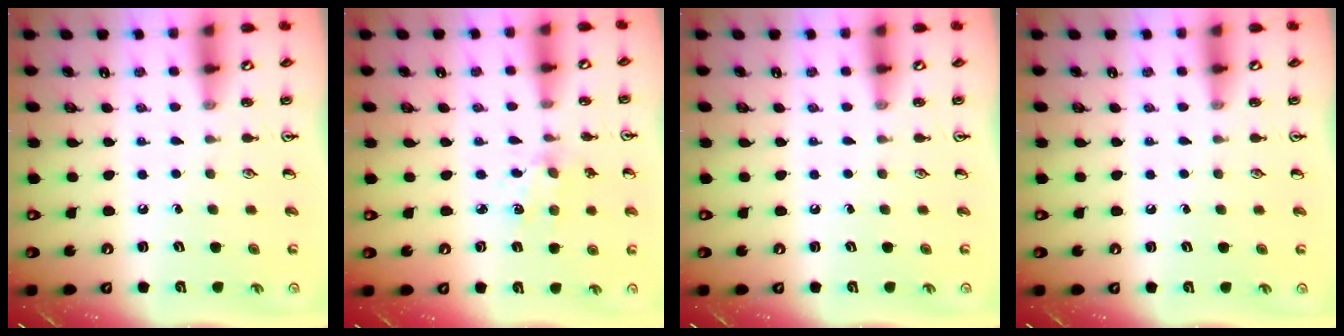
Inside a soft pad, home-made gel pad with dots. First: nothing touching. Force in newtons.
{"total": 2.5, "press": 2.5, "slide": 0.2}
{"total": 0.0}
{"total": 0.0}